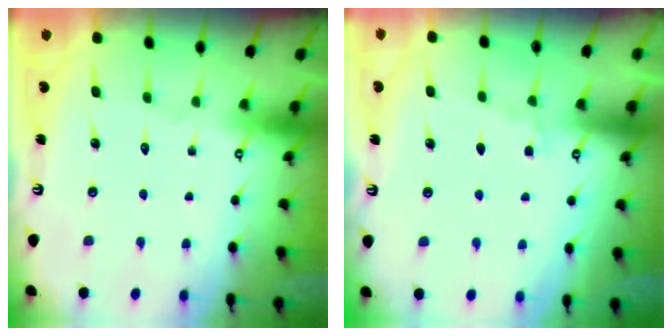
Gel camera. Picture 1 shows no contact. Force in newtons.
{"total": 3.7, "press": 3.7, "slide": 0.5}